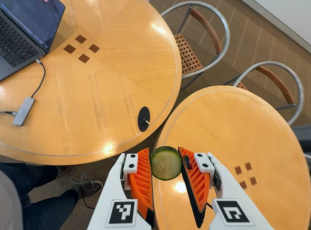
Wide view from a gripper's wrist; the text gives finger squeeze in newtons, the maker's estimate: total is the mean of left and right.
{"total": 7.6, "left": 7.8, "right": 7.3}